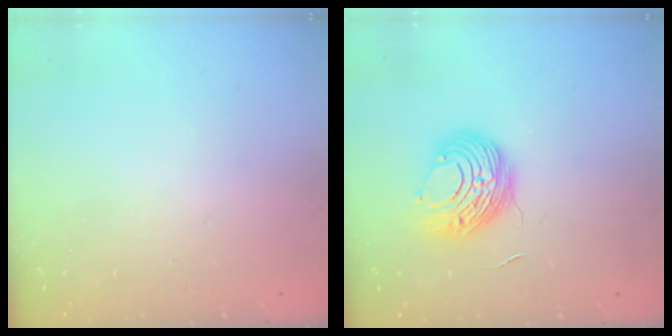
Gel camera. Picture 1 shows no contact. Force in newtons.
{"total": 9.9, "press": 9.9, "slide": 0.9}